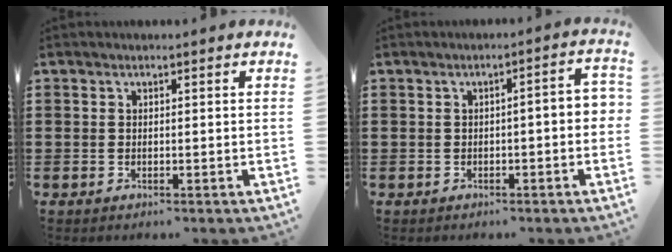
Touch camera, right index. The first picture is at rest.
{"total": 2.0, "force": [-0.8, 0.3, 1.8], "torque": [-0.032, 0.001, -0.017]}